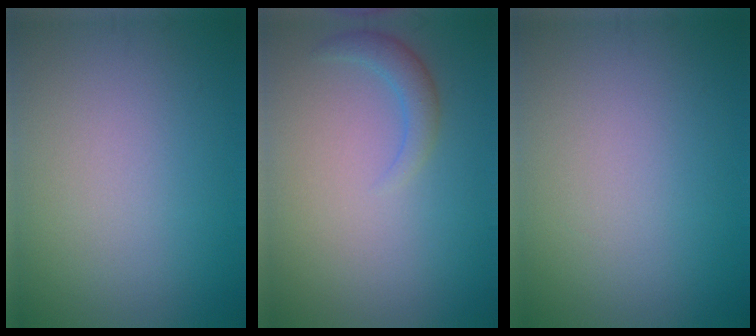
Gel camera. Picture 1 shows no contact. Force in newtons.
{"total": 1.9, "press": 1.9, "slide": 0.2}
{"total": 0.0}